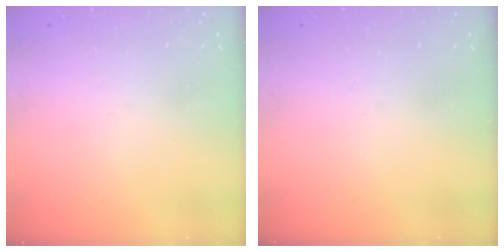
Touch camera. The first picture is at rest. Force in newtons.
{"total": 0.0}